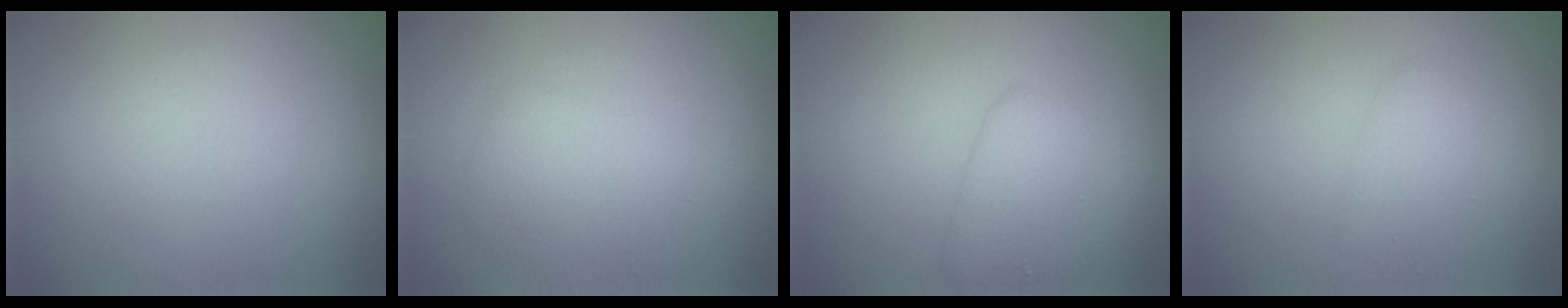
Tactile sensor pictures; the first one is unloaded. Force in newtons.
{"total": 2.6, "press": 2.6, "slide": 0.1}
{"total": 3.5, "press": 3.5, "slide": 0.1}
{"total": 1.8, "press": 1.8, "slide": 0.1}